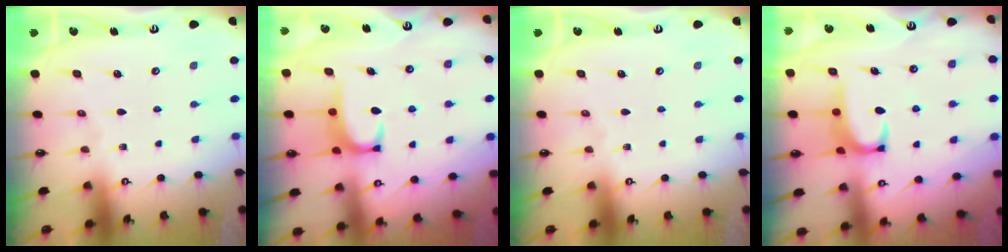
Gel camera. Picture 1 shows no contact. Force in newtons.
{"total": 3.7, "press": 3.6, "slide": 0.5}
{"total": 0.0}
{"total": 3.4, "press": 3.4, "slide": 0.3}